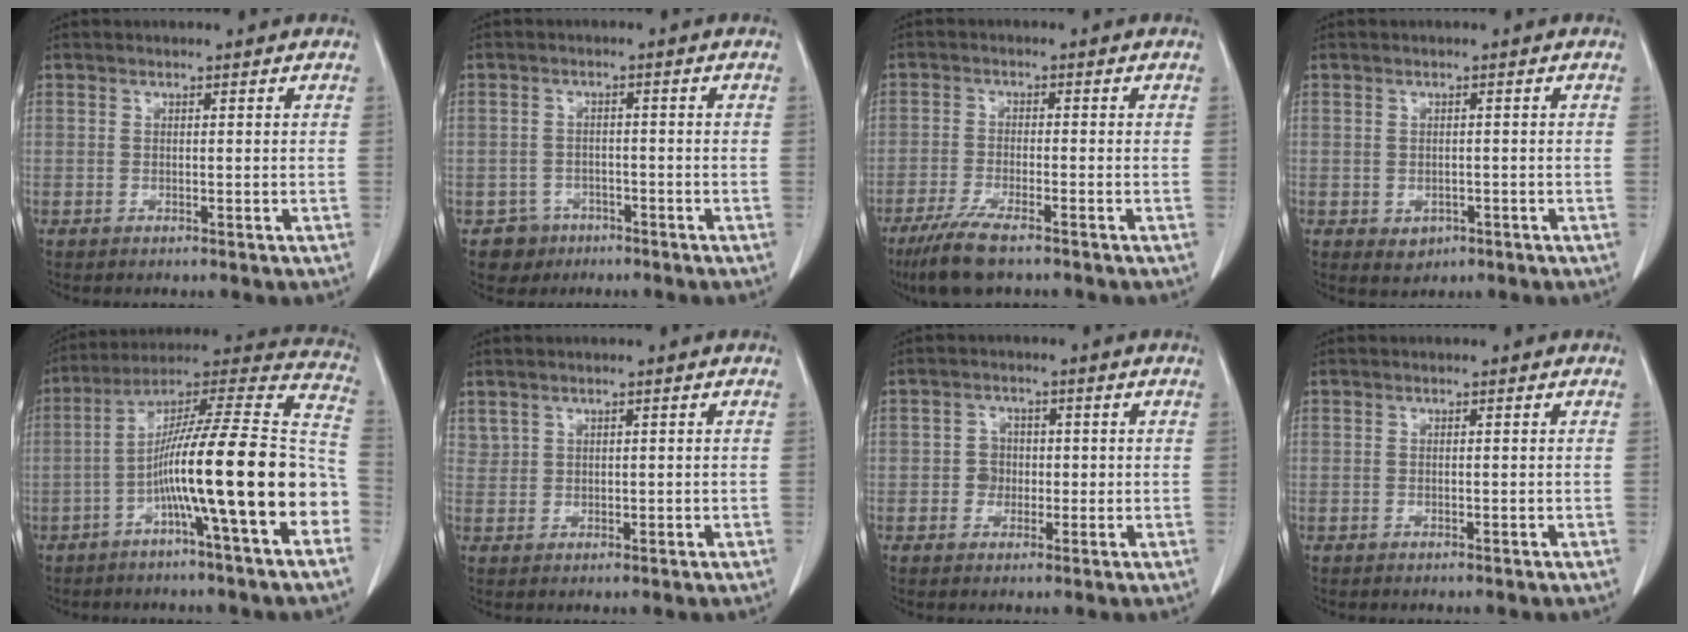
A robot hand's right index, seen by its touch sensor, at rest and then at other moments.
{"total": 4.0, "force": [-2.2, 3.2, -0.3], "torque": [0.010, 0.014, -0.034]}
{"total": 7.4, "force": [-5.3, 1.1, 5.0], "torque": [-0.093, -0.019, -0.090]}
{"total": 2.2, "force": [-0.9, 1.8, 0.9], "torque": [-0.010, 0.001, -0.001]}
{"total": 21.2, "force": [-6.4, 0.2, 20.2], "torque": [-0.282, 0.020, -0.109]}
{"total": 1.3, "force": [0.9, 0.9, 0.2], "torque": [0.002, 0.004, 0.020]}
{"total": 2.8, "force": [-0.3, 2.6, 0.9], "torque": [-0.009, 0.009, -0.004]}
{"total": 0.0}